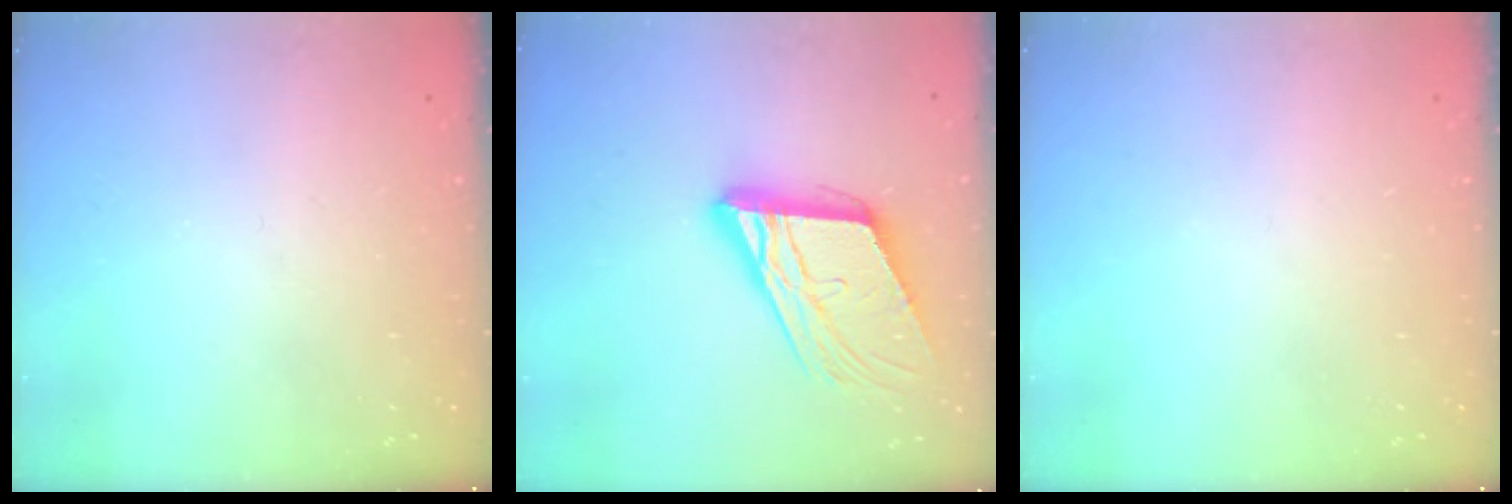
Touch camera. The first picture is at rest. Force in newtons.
{"total": 17.6, "press": 17.4, "slide": 2.6}
{"total": 0.0}